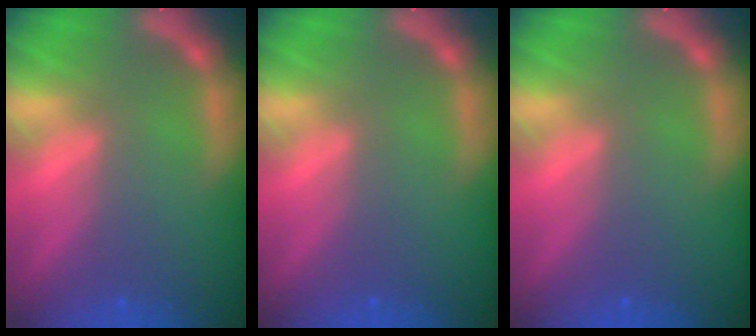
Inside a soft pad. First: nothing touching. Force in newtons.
{"total": 0.0}
{"total": 0.0}